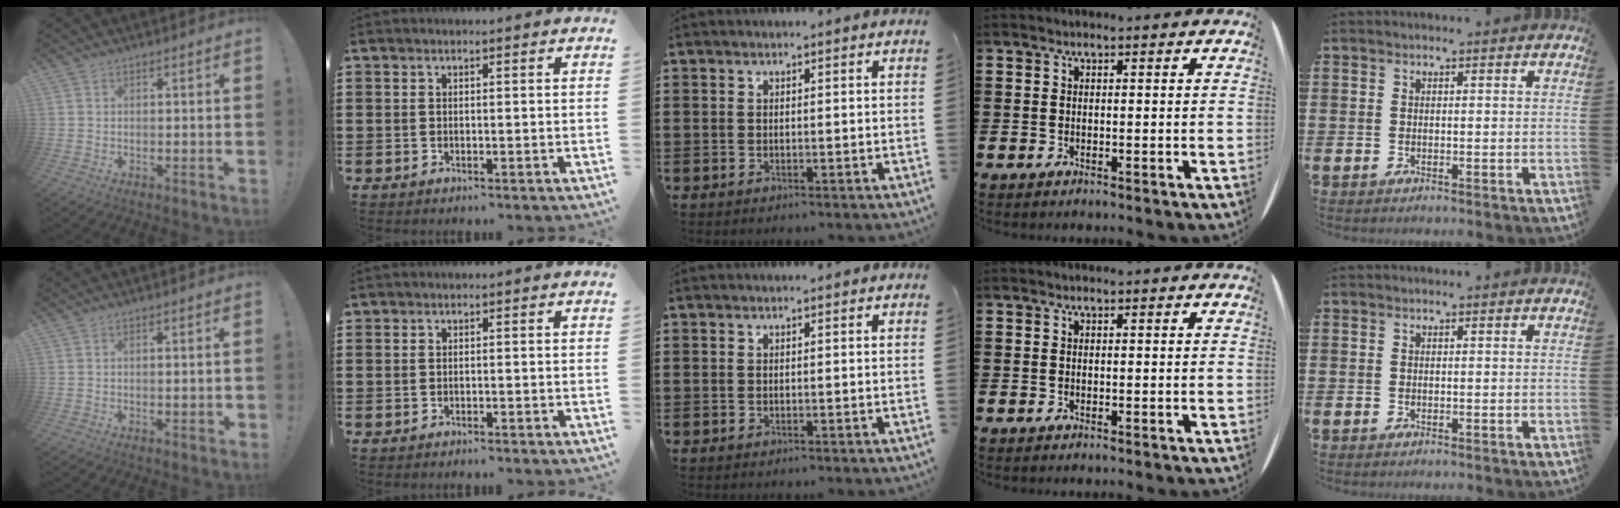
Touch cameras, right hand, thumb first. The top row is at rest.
{"thumb": {"total": 1.7, "force": [-0.2, 0.3, 1.7], "torque": [-0.024, 0.000, -0.004]}, "index": {"total": 0.5, "force": [-0.5, 0.2, -0.1], "torque": [0.002, 0.003, -0.011]}}